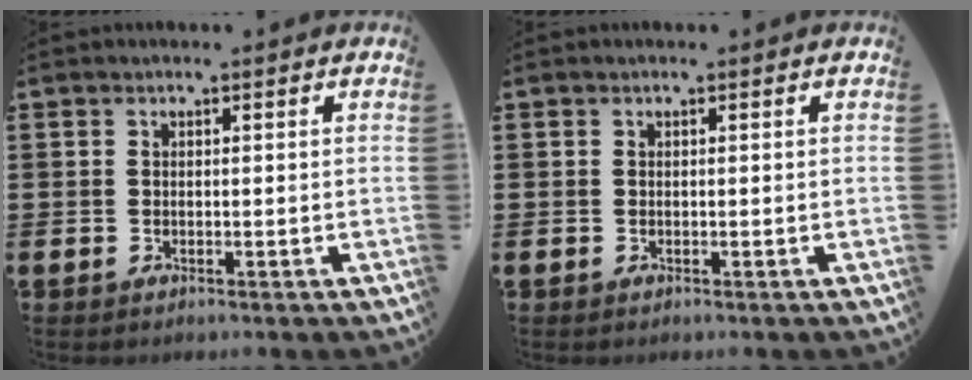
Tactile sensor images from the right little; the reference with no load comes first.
{"total": 0.0}